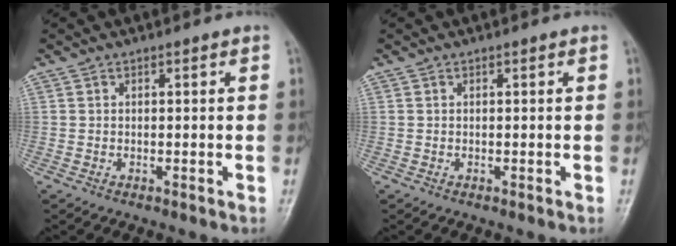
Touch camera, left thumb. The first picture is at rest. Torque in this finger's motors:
{"motor_torque": [0.00, 0.00, -0.19, -0.19, 0.00]}